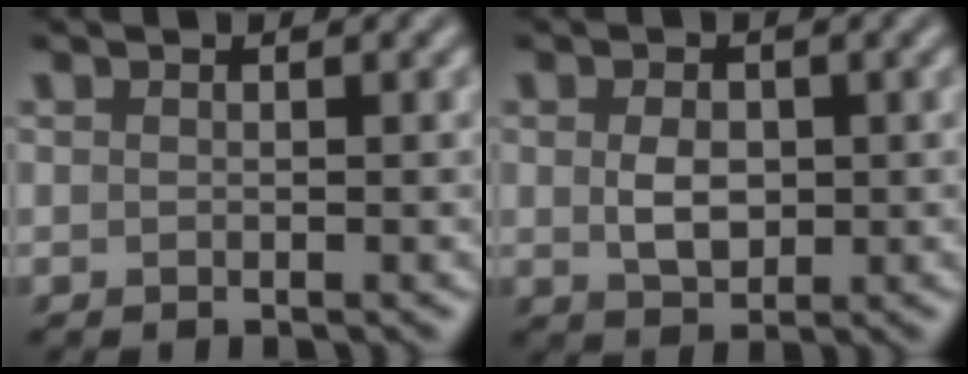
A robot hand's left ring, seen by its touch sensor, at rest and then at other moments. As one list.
[{"total": 2.8, "force": [0.1, 1.9, 2.0], "torque": [-0.043, 0.000, 0.003]}]